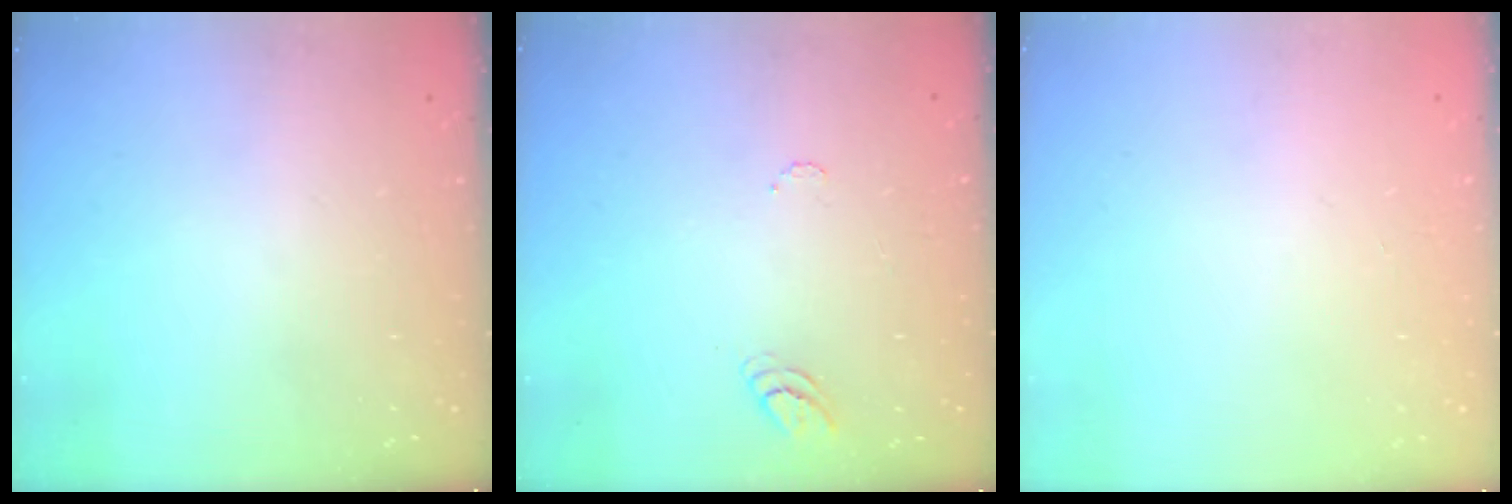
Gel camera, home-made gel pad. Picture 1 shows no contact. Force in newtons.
{"total": 5.1, "press": 5.1, "slide": 0.4}
{"total": 0.0}